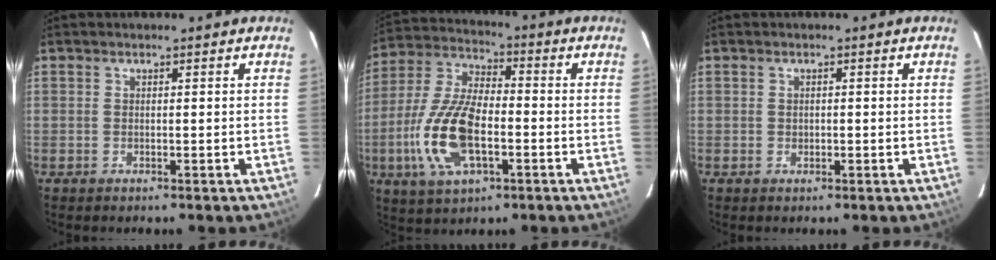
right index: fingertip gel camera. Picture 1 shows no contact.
{"total": 15.9, "force": [-4.3, 7.2, 13.5], "torque": [-0.296, -0.002, -0.081]}
{"total": 0.9, "force": [-0.1, 0.8, 0.4], "torque": [-0.005, 0.002, -0.001]}